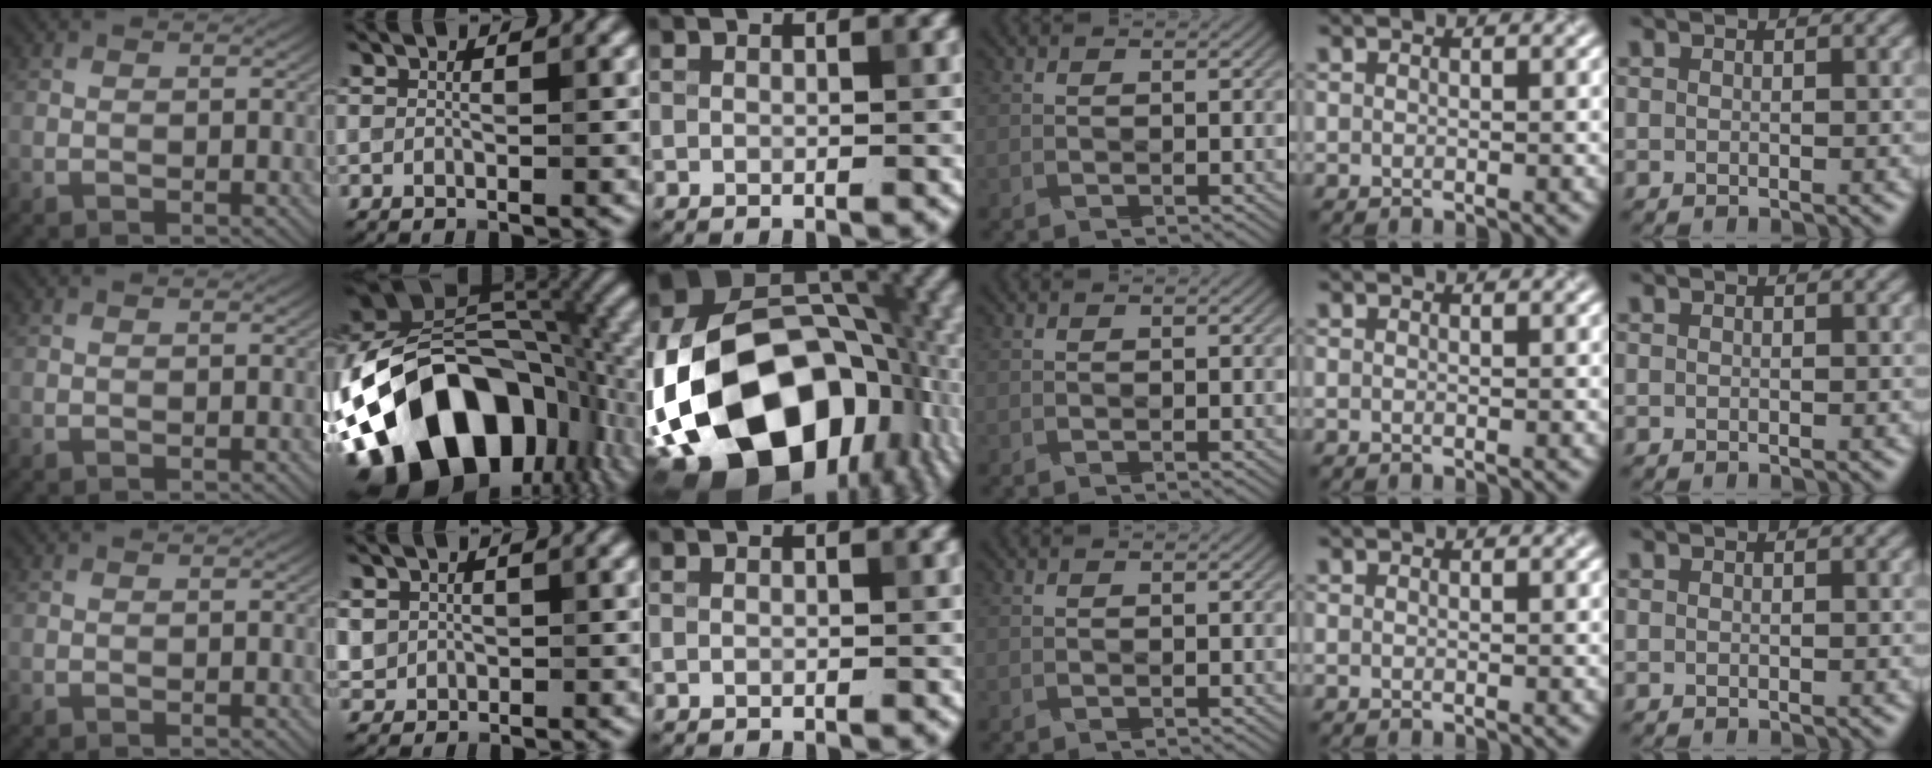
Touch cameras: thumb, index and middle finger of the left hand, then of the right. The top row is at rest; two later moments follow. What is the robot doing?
{"motion": "fold", "object": "canvas paper"}